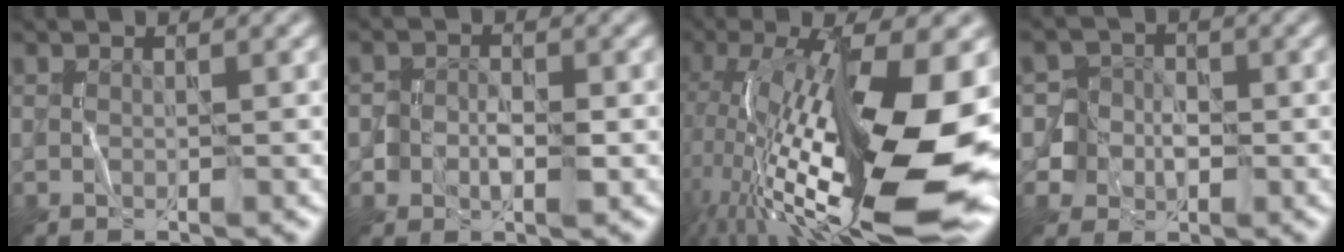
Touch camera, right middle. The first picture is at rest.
{"total": 1.7, "force": [-0.5, 1.4, 0.8], "torque": [-0.005, 0.003, -0.012]}
{"total": 16.2, "force": [-2.1, 5.3, 15.2], "torque": [-0.261, 0.010, -0.034]}
{"total": 3.6, "force": [-0.9, 3.5, 0.0], "torque": [0.024, 0.016, -0.027]}